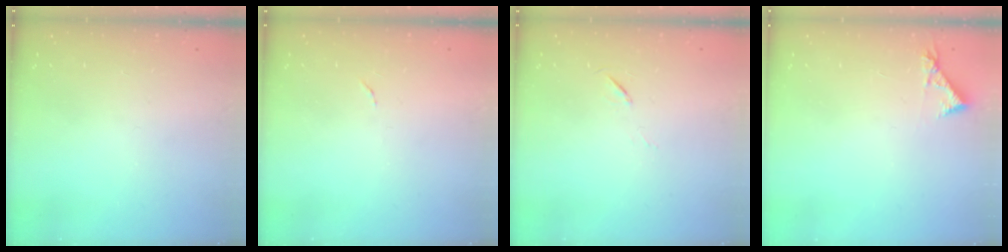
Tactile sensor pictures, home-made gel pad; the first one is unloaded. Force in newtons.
{"total": 4.0, "press": 4.0, "slide": 0.3}
{"total": 5.5, "press": 5.1, "slide": 2.1}
{"total": 4.7, "press": 4.7, "slide": 0.4}